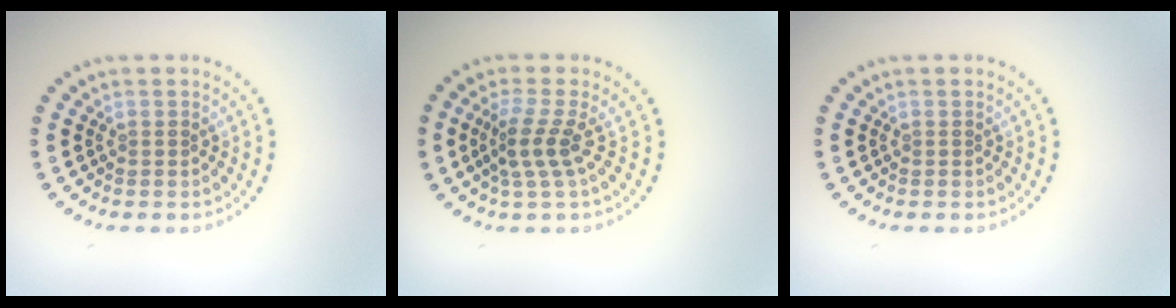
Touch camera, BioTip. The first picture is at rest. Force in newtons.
{"total": 2.6, "press": 1.8, "slide": 1.9}
{"total": 0.0}